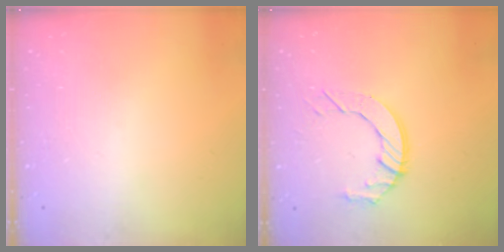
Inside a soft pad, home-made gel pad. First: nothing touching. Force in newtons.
{"total": 8.1, "press": 8.0, "slide": 0.4}